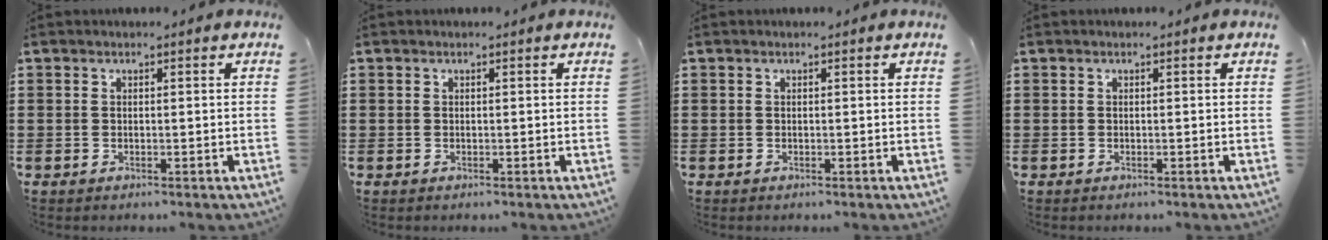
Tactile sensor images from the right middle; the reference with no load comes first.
{"total": 0.0}
{"total": 0.0}
{"total": 0.0}